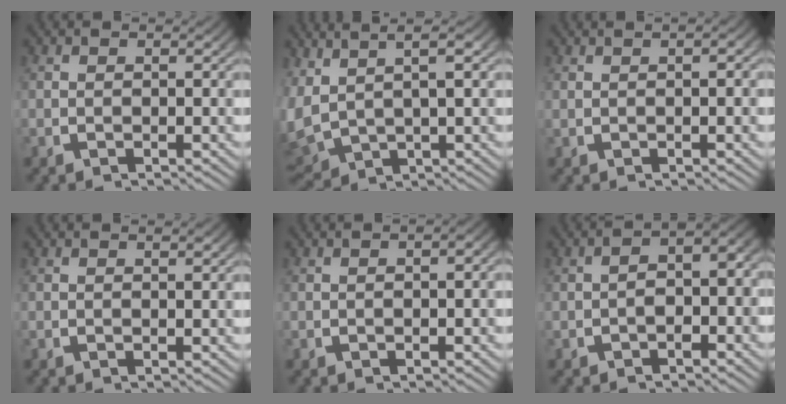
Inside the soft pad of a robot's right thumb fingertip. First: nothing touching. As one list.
[{"total": 9.0, "force": [1.4, 6.3, 6.3], "torque": [-0.152, -0.027, 0.046]}, {"total": 1.5, "force": [0.4, 0.4, 1.3], "torque": [-0.015, 0.004, 0.009]}, {"total": 0.6, "force": [0.4, -0.1, 0.5], "torque": [-0.006, 0.000, 0.009]}, {"total": 1.3, "force": [-0.2, 0.4, 1.3], "torque": [-0.017, 0.002, -0.001]}, {"total": 3.7, "force": [-0.2, 2.1, 3.0], "torque": [-0.035, 0.003, -0.001]}]